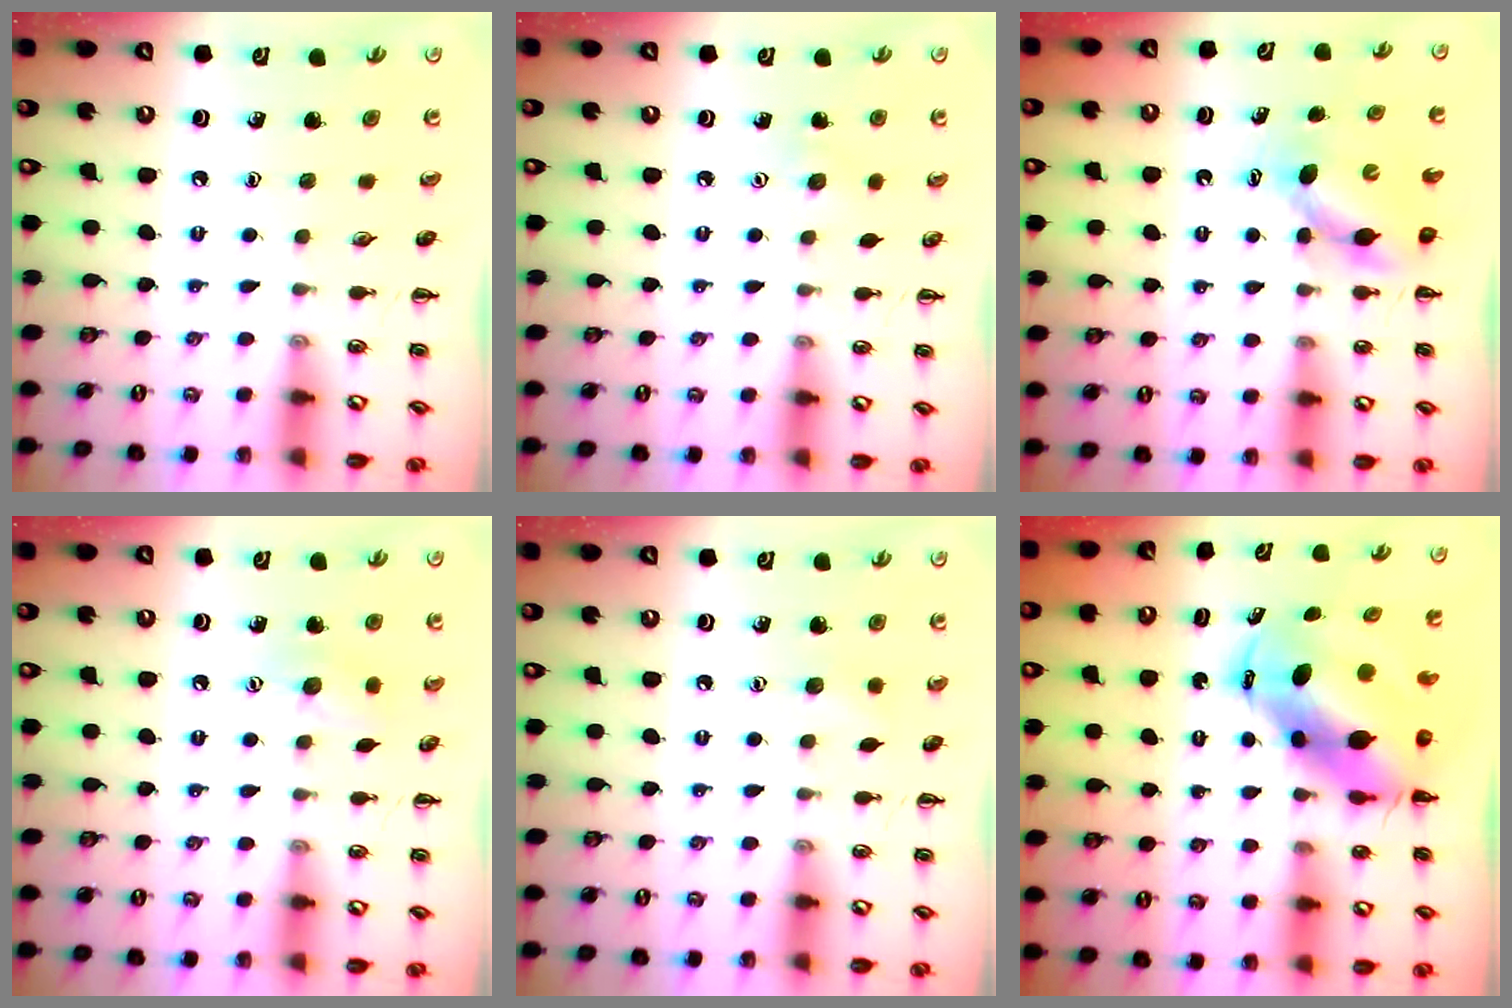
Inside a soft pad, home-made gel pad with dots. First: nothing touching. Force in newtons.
{"total": 4.2, "press": 4.1, "slide": 0.9}
{"total": 5.1, "press": 4.9, "slide": 1.1}
{"total": 7.9, "press": 7.8, "slide": 1.4}
{"total": 4.5, "press": 4.4, "slide": 1.0}
{"total": 9.6, "press": 9.3, "slide": 2.5}